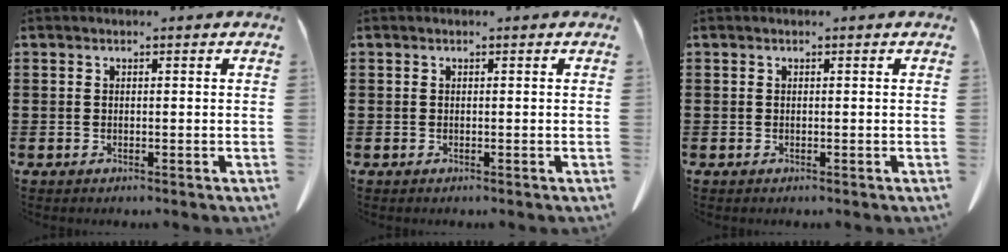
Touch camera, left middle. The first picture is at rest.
{"total": 0.0}
{"total": 0.0}